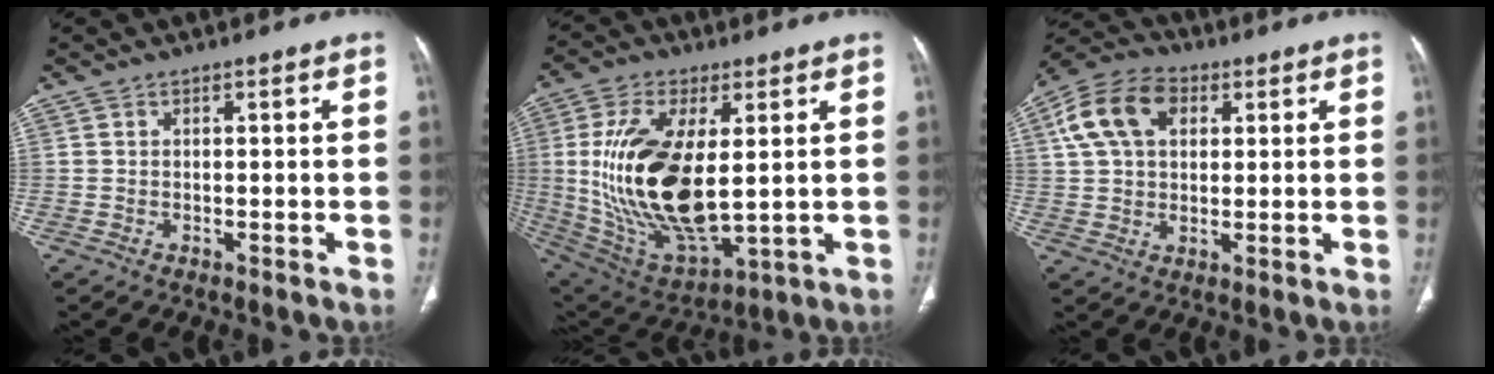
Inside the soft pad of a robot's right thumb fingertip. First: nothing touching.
{"total": 22.1, "force": [1.9, 10.4, 19.4], "torque": [-0.383, -0.022, 0.053]}
{"total": 12.7, "force": [4.2, 8.4, 8.5], "torque": [-0.153, 0.016, 0.070]}